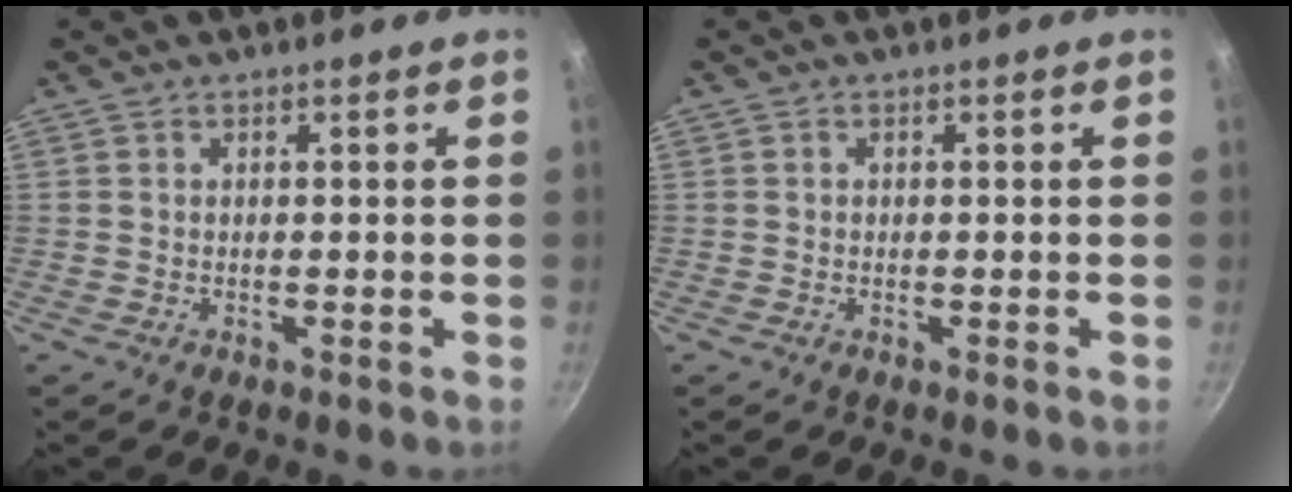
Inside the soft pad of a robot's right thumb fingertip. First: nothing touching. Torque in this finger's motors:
{"motor_torque": [-0.29, 0.00, -0.47, 0.33, -0.03]}